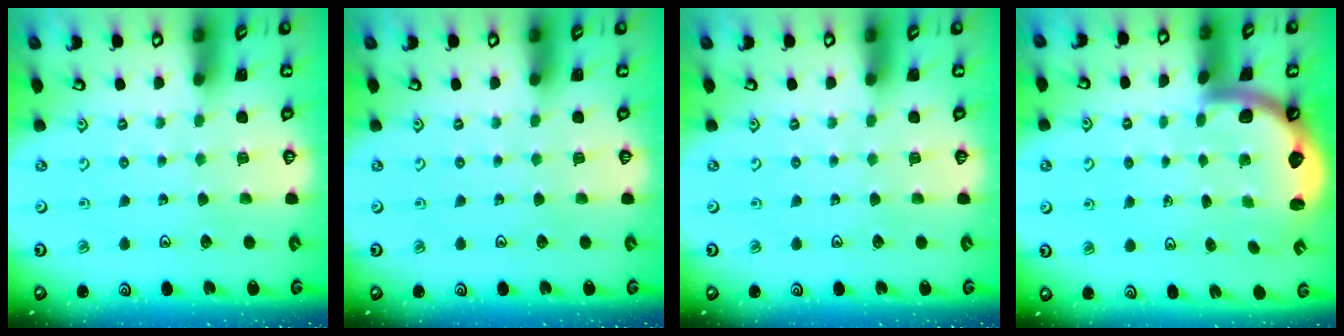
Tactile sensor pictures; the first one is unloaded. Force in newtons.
{"total": 0.0}
{"total": 0.0}
{"total": 2.4, "press": 2.3, "slide": 0.4}